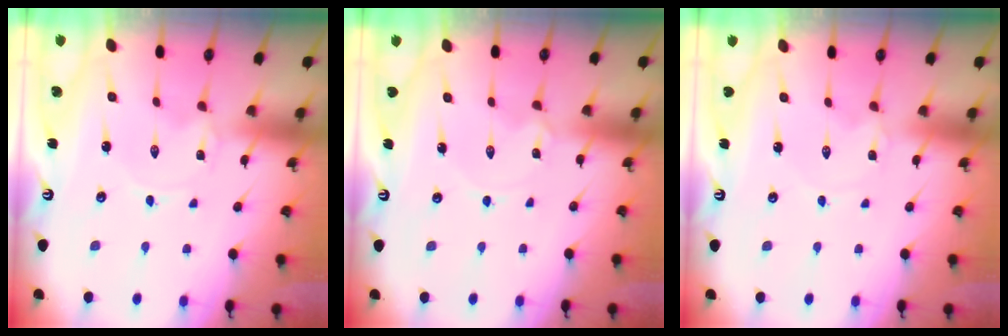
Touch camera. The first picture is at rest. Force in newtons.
{"total": 1.1, "press": 1.0, "slide": 0.1}
{"total": 0.7, "press": 0.7, "slide": 0.2}